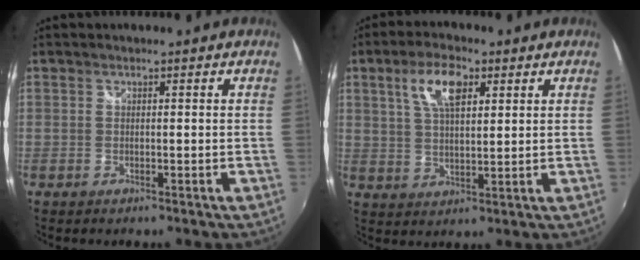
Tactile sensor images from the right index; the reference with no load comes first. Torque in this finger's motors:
{"motor_torque": [0.76, 0.58, 0.32, 0.12]}